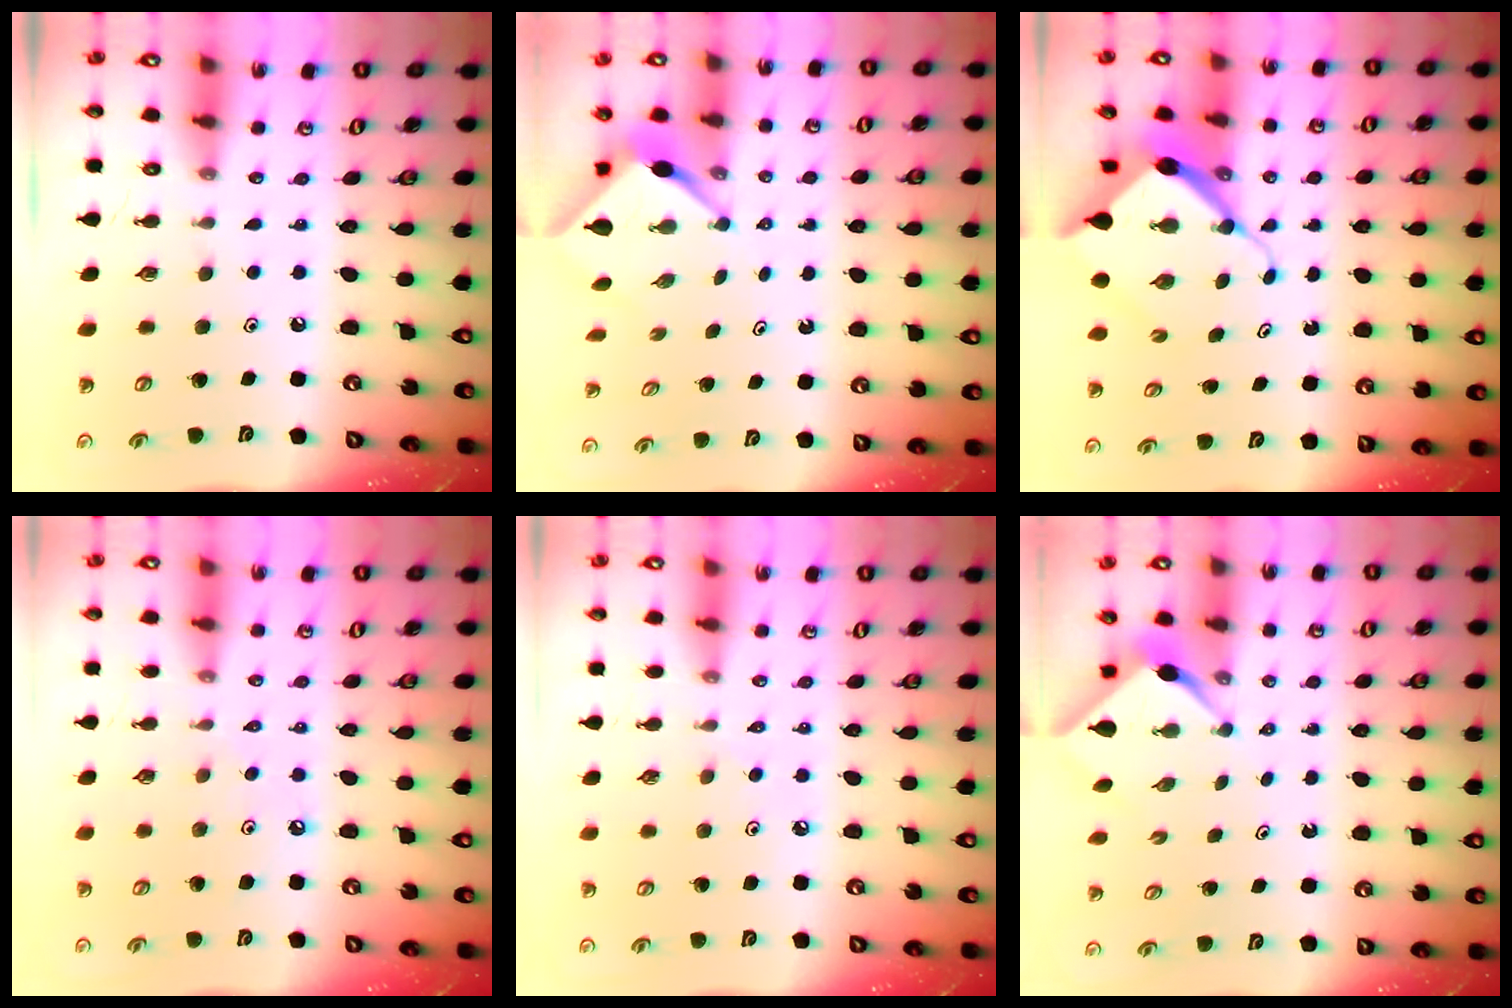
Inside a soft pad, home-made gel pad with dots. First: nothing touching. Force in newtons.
{"total": 3.3, "press": 3.3, "slide": 0.1}
{"total": 10.8, "press": 10.8, "slide": 0.9}
{"total": 3.0, "press": 3.0, "slide": 0.3}
{"total": 2.3, "press": 2.2, "slide": 0.5}
{"total": 2.6, "press": 2.6, "slide": 0.3}